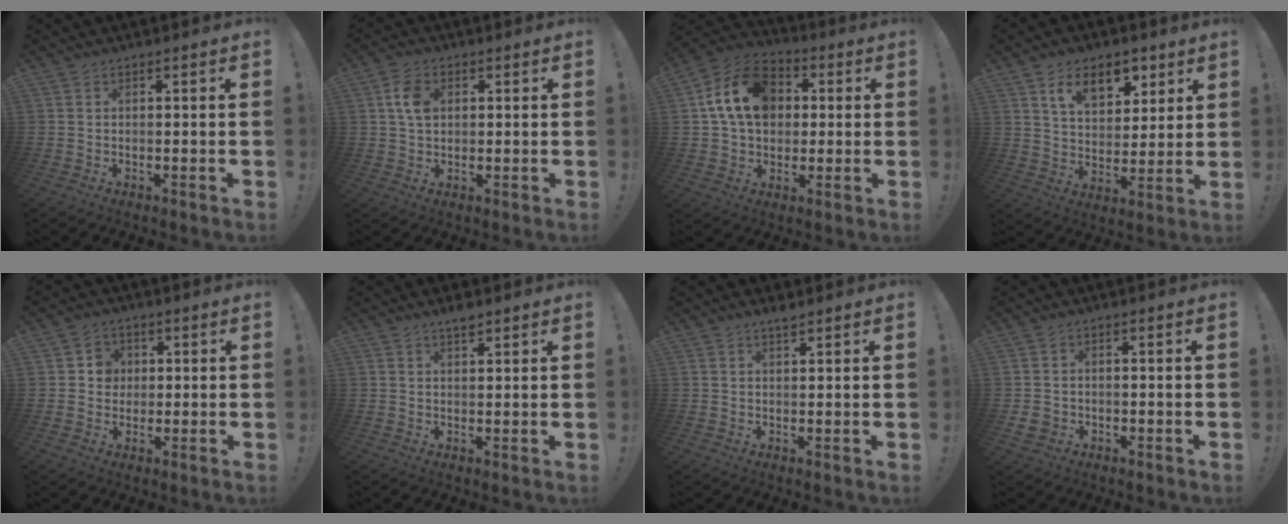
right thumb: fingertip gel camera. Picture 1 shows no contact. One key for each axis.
{"total": 6.6, "fx": 1.6, "fy": 4.7, "fz": 4.4, "tx": -0.069, "ty": 0.001, "tz": 0.029}
{"total": 17.3, "fx": 4.2, "fy": 12.8, "fz": 10.8, "tx": -0.182, "ty": 0.008, "tz": 0.083}
{"total": 12.1, "fx": 7.0, "fy": 7.3, "fz": 6.6, "tx": -0.090, "ty": -0.032, "tz": 0.127}
{"total": 5.5, "fx": 1.2, "fy": 5.1, "fz": 1.6, "tx": -0.020, "ty": -0.002, "tz": 0.023}
{"total": 2.6, "fx": 2.2, "fy": 0.4, "fz": 1.4, "tx": -0.014, "ty": -0.014, "tz": 0.035}
{"total": 2.0, "fx": 1.8, "fy": 0.0, "fz": 1.0, "tx": -0.013, "ty": -0.010, "tz": 0.029}
{"total": 3.3, "fx": -0.8, "fy": 2.9, "fz": 1.2, "tx": -0.023, "ty": 0.004, "tz": -0.013}